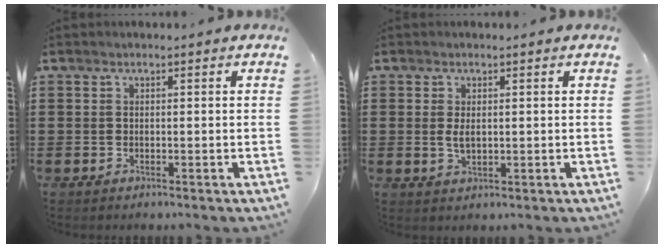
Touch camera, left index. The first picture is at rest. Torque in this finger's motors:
{"motor_torque": [0.52, 0.38, 0.33, 0.07]}